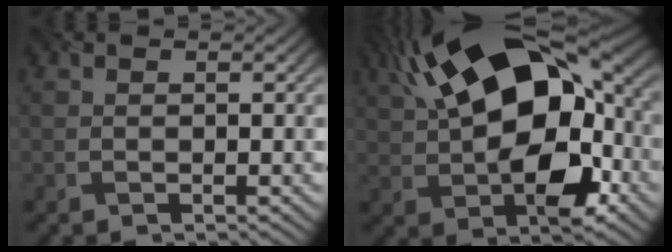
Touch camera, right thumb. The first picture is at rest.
{"total": 20.0, "force": [3.1, 11.2, 16.3], "torque": [-0.278, 0.026, 0.036]}